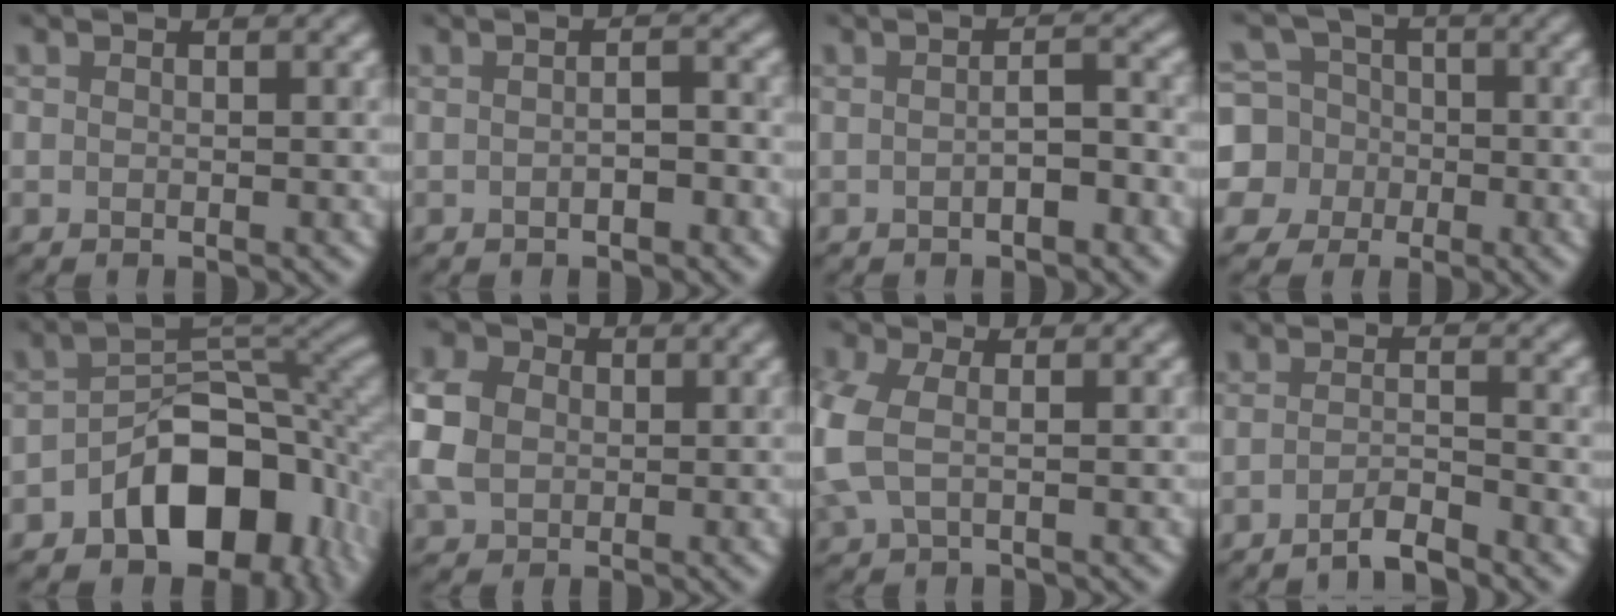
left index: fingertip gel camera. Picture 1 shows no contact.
{"total": 1.5, "force": [-0.6, 0.5, 1.3], "torque": [-0.018, 0.000, -0.008]}
{"total": 2.1, "force": [-0.8, 0.6, 1.8], "torque": [-0.028, 0.001, -0.010]}
{"total": 8.7, "force": [-1.2, 8.5, 1.7], "torque": [-0.064, 0.008, -0.053]}
{"total": 12.0, "force": [-5.1, 7.5, 7.9], "torque": [-0.100, -0.008, -0.077]}
{"total": 6.6, "force": [0.5, 5.3, 3.9], "torque": [-0.110, 0.015, 0.005]}
{"total": 4.5, "force": [-0.1, 2.8, 3.5], "torque": [-0.108, -0.002, -0.007]}
{"total": 2.4, "force": [-1.8, 0.4, 1.5], "torque": [-0.018, 0.004, -0.043]}